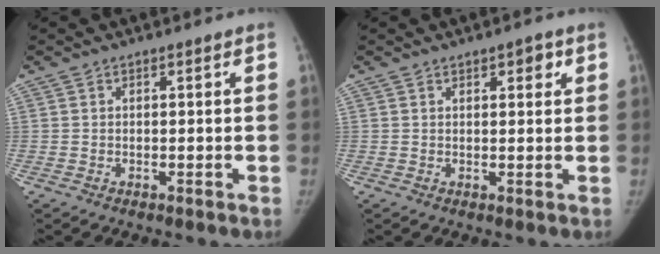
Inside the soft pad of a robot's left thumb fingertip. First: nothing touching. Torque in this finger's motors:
{"motor_torque": [-0.20, -0.09, 0.14, 0.31, -0.02]}